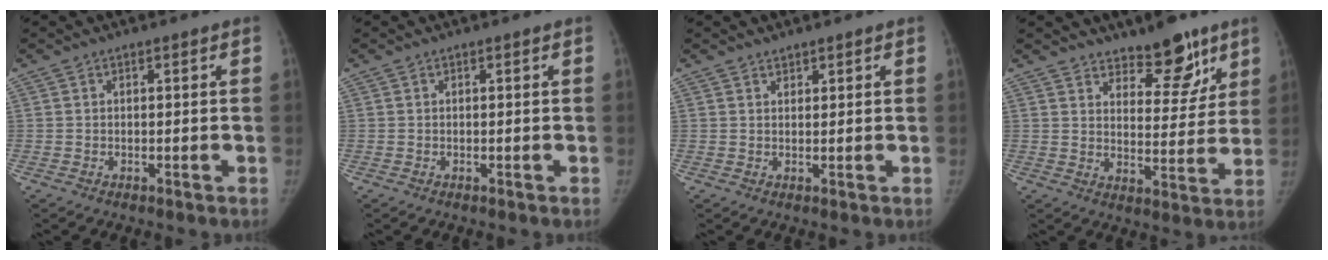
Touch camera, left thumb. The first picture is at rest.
{"total": 0.0}
{"total": 1.2, "force": [1.1, 0.5, 0.2], "torque": [0.008, -0.008, 0.015]}
{"total": 11.0, "force": [8.0, 4.8, 5.7], "torque": [-0.036, -0.057, 0.122]}